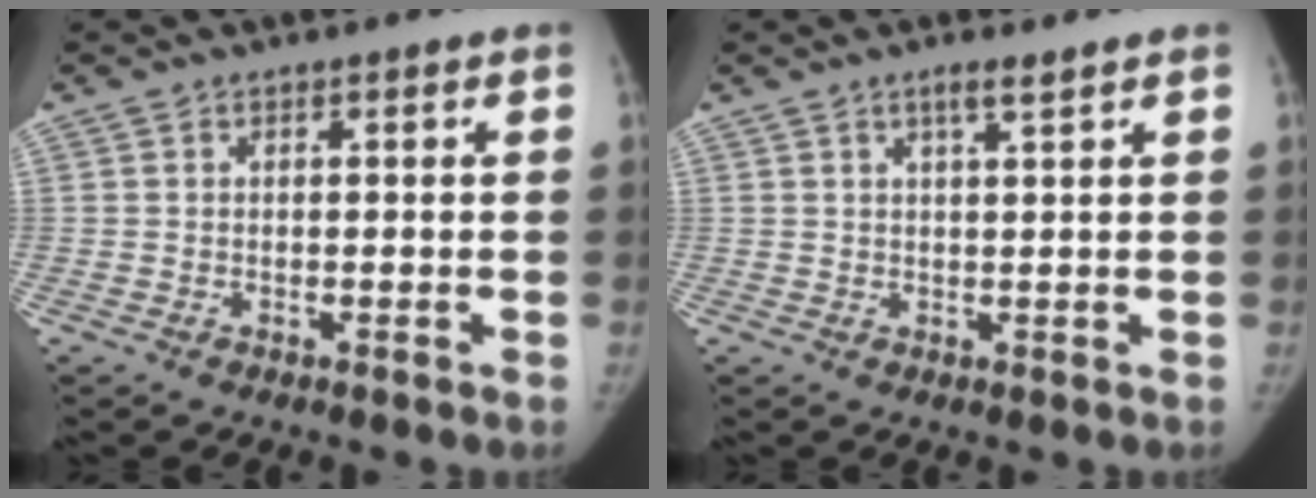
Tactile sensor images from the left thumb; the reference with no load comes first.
{"total": 2.2, "force": [1.5, 0.2, 1.6], "torque": [-0.027, -0.008, 0.027]}